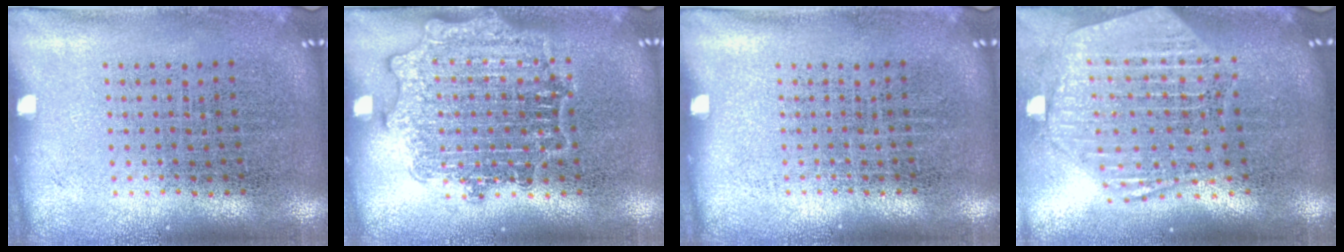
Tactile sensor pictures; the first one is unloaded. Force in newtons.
{"total": 1.8, "press": 1.7, "slide": 0.2}
{"total": 0.0}
{"total": 2.7, "press": 2.2, "slide": 1.6}